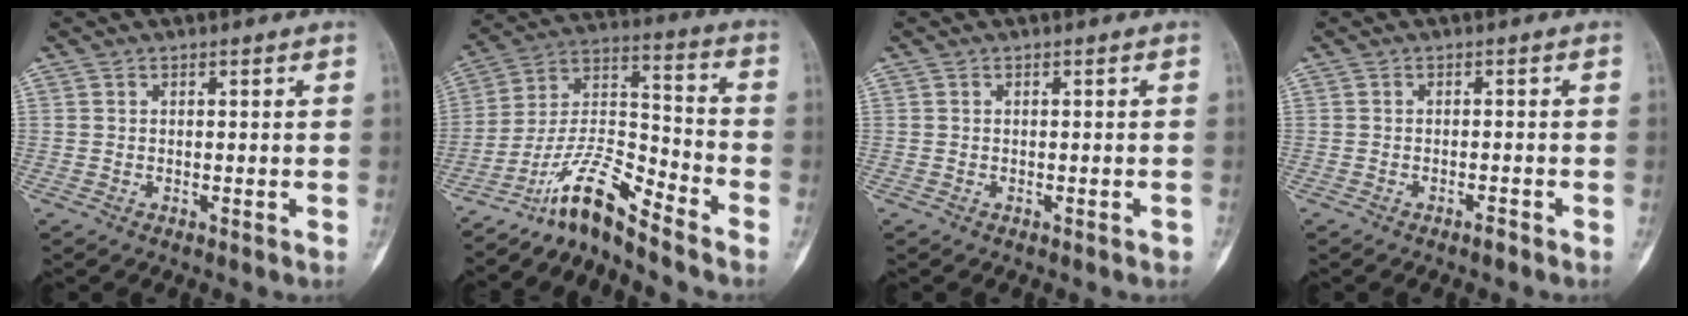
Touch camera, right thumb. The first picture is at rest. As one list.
[{"total": 10.9, "force": [-9.6, 0.9, 5.2], "torque": [-0.108, 0.097, -0.186]}, {"total": 0.7, "force": [-0.5, 0.2, 0.5], "torque": [-0.005, 0.002, -0.004]}, {"total": 1.1, "force": [-0.9, 0.3, 0.6], "torque": [-0.008, 0.007, -0.016]}]